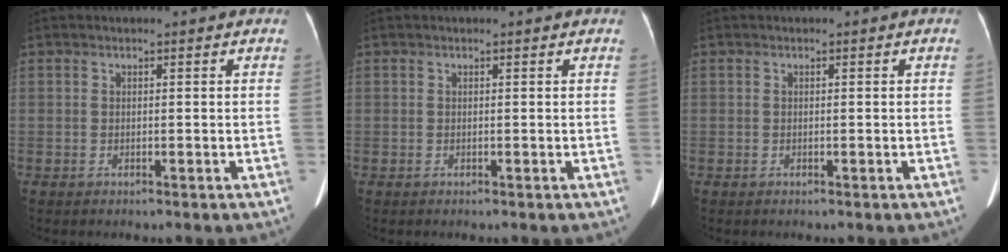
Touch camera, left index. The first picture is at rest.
{"total": 0.9, "force": [0.9, 0.1, 0.2], "torque": [-0.011, 0.008, 0.007]}
{"total": 0.0}